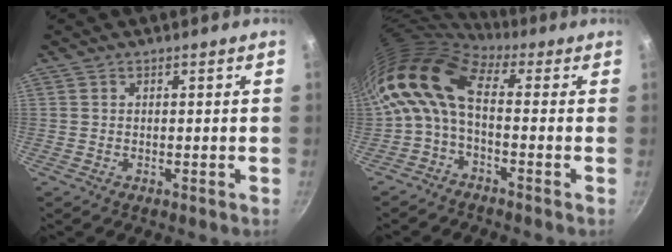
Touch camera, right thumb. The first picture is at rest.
{"total": 11.2, "force": [0.3, 5.8, 9.6], "torque": [-0.195, 0.024, -0.012]}